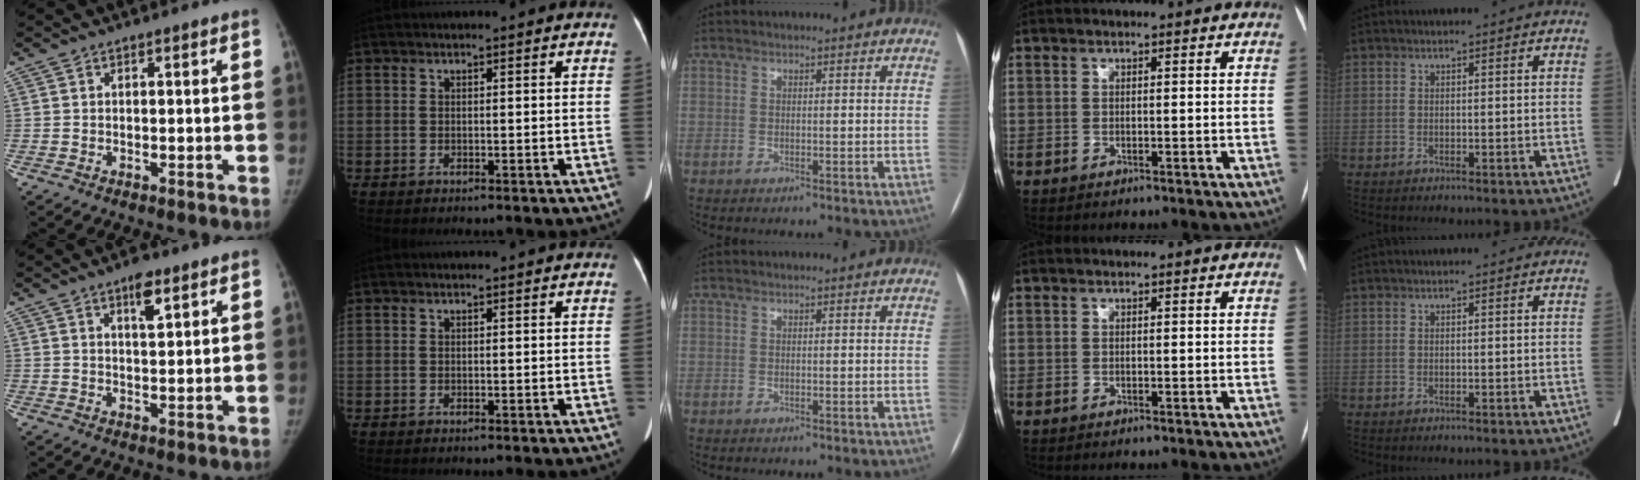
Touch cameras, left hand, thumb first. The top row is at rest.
{"thumb": {"total": 4.8, "force": [2.9, 1.7, 3.4], "torque": [-0.045, -0.015, 0.046]}, "index": {"total": 0.6, "force": [0.5, 0.0, 0.1], "torque": [-0.001, 0.002, 0.006]}}